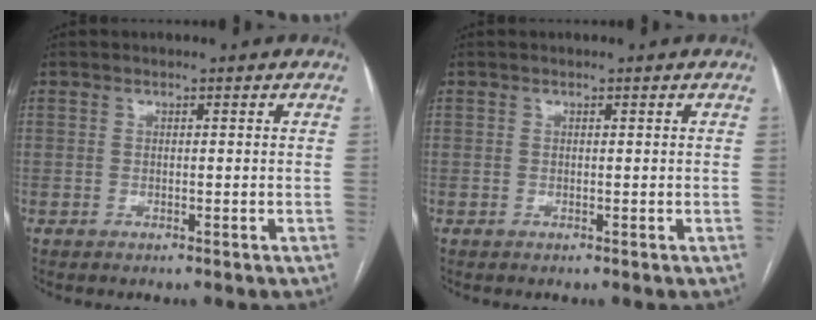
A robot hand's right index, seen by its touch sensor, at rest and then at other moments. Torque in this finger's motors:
{"motor_torque": [0.12, 0.05, 0.00, 0.01]}